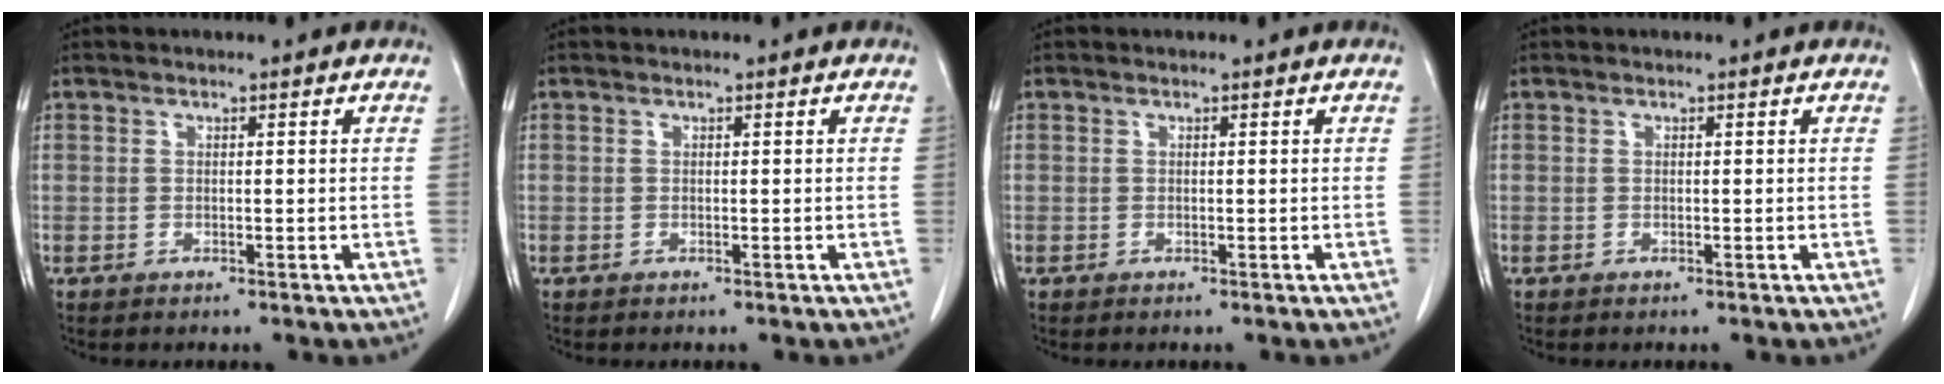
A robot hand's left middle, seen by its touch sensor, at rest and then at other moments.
{"total": 0.0}
{"total": 0.0}
{"total": 0.0}